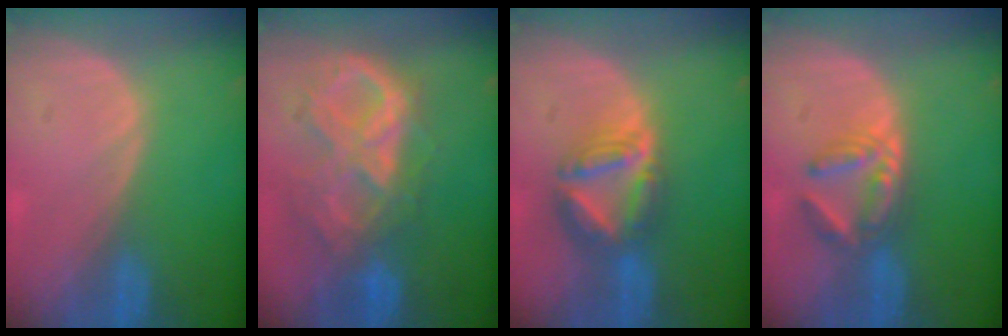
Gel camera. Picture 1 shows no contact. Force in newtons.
{"total": 10.4, "press": 8.9, "slide": 5.4}
{"total": 7.8, "press": 6.8, "slide": 3.8}
{"total": 5.7, "press": 5.1, "slide": 2.6}